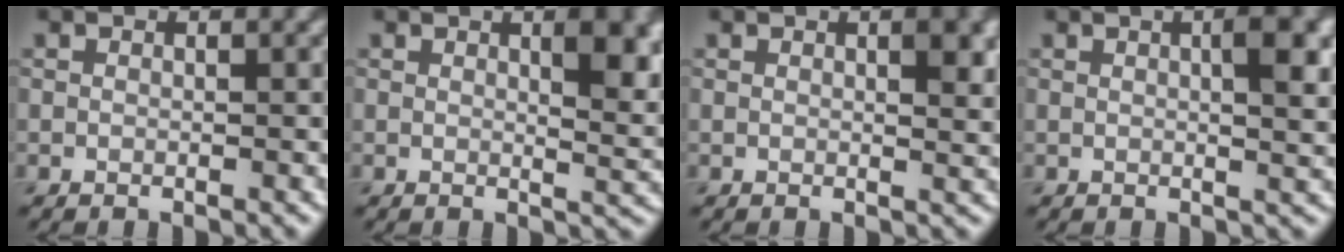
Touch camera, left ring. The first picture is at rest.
{"total": 4.9, "force": [1.9, 1.7, 4.2], "torque": [-0.048, -0.002, 0.028]}
{"total": 2.6, "force": [1.0, 0.8, 2.3], "torque": [-0.022, 0.001, 0.015]}
{"total": 4.4, "force": [1.1, 1.2, 4.1], "torque": [-0.049, 0.008, 0.014]}